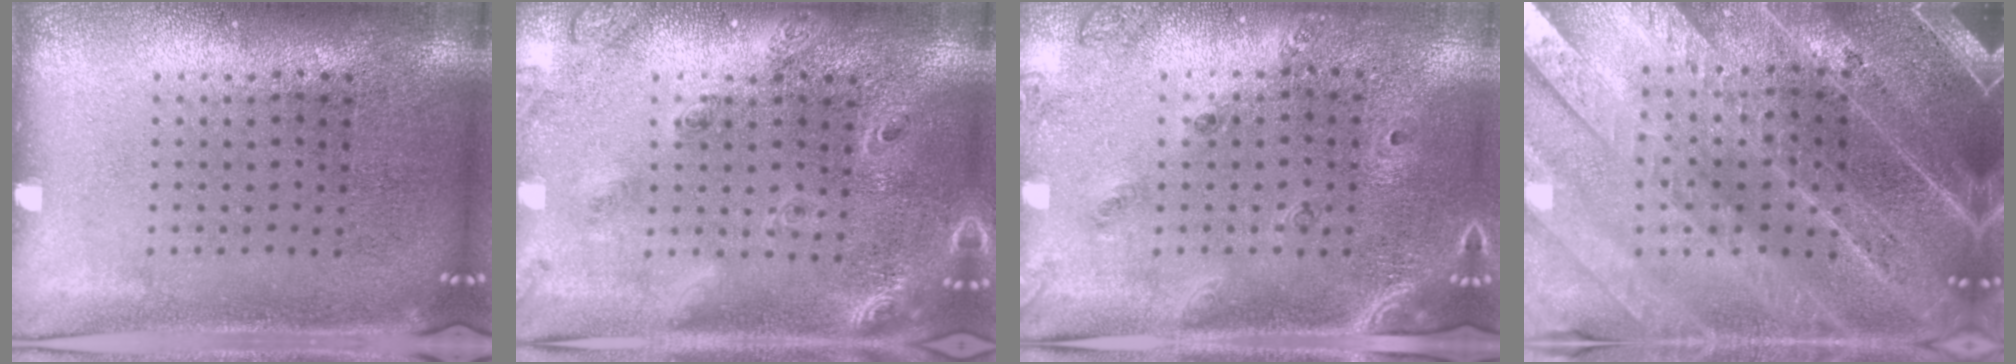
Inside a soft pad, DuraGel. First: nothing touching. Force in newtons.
{"total": 1.7, "press": 1.6, "slide": 0.6}
{"total": 1.5, "press": 1.3, "slide": 0.7}
{"total": 4.9, "press": 4.3, "slide": 2.3}